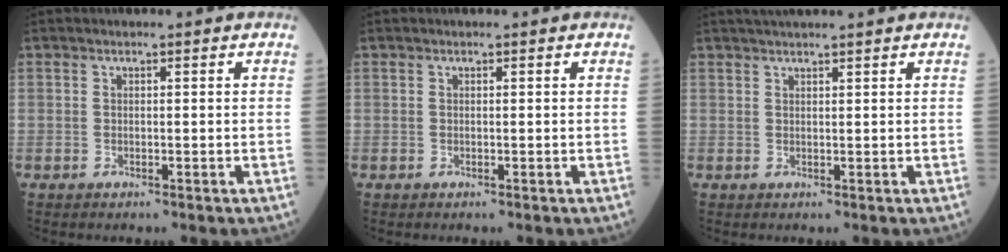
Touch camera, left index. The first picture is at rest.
{"total": 0.0}
{"total": 5.4, "force": [4.7, -0.4, 2.6], "torque": [-0.034, 0.030, 0.070]}